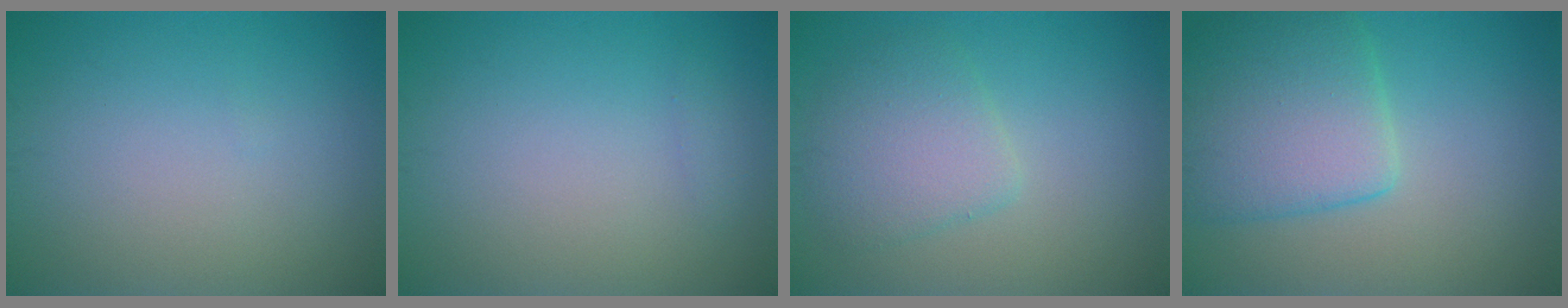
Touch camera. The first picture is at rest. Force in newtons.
{"total": 0.5, "press": 0.5, "slide": 0.1}
{"total": 3.5, "press": 3.5, "slide": 0.2}
{"total": 6.8, "press": 6.8, "slide": 0.2}